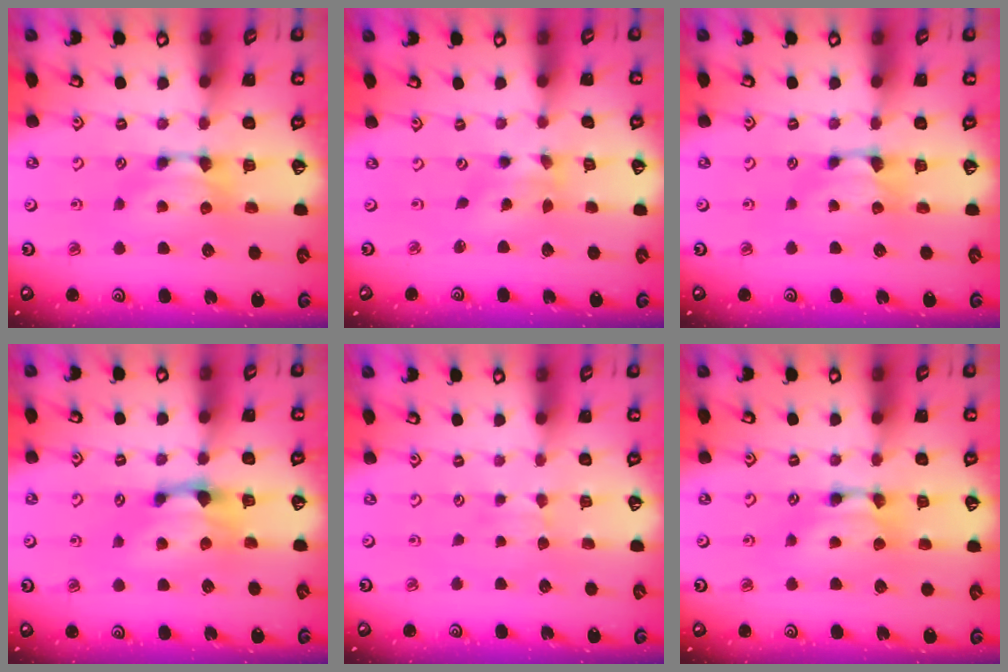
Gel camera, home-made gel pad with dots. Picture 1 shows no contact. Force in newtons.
{"total": 1.4, "press": 0.9, "slide": 1.1}
{"total": 0.8, "press": 0.2, "slide": 0.8}
{"total": 1.4, "press": 0.9, "slide": 1.1}
{"total": 2.3, "press": 2.3, "slide": 0.4}
{"total": 1.8, "press": 1.8, "slide": 0.2}